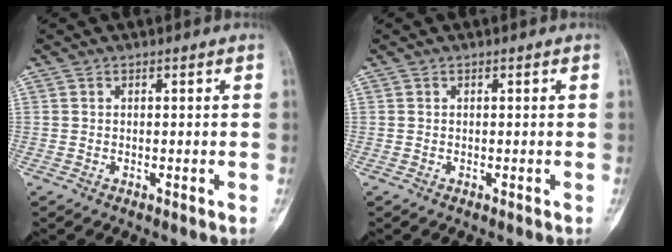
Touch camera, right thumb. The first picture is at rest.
{"total": 0.0}